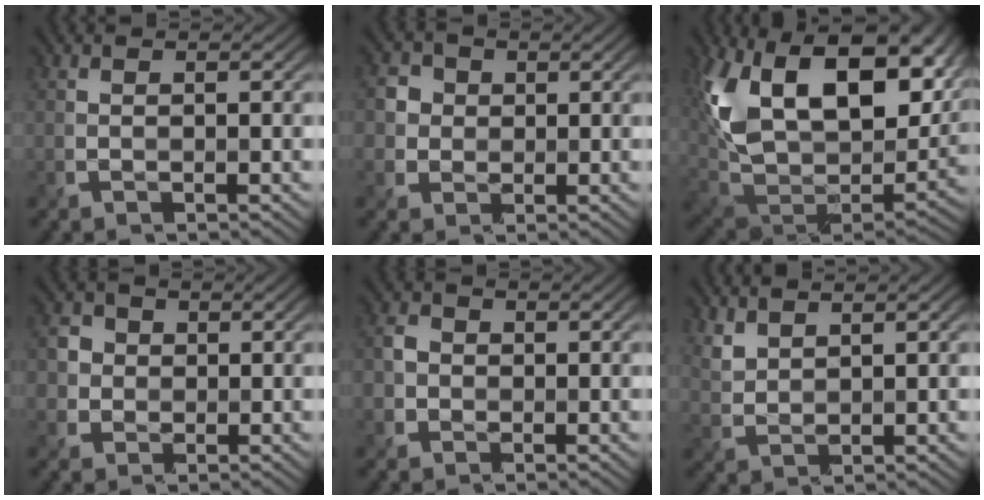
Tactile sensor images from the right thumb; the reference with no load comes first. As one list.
[{"total": 3.2, "force": [0.5, 3.0, 0.7], "torque": [-0.030, 0.000, 0.007]}, {"total": 21.1, "force": [8.8, 12.5, 14.5], "torque": [-0.293, -0.005, 0.177]}, {"total": 3.0, "force": [0.2, 2.9, 0.6], "torque": [-0.027, 0.002, 0.000]}, {"total": 2.3, "force": [-0.3, 2.2, 0.6], "torque": [-0.022, 0.000, -0.011]}, {"total": 2.7, "force": [2.3, 0.9, 1.0], "torque": [-0.033, -0.001, 0.058]}]